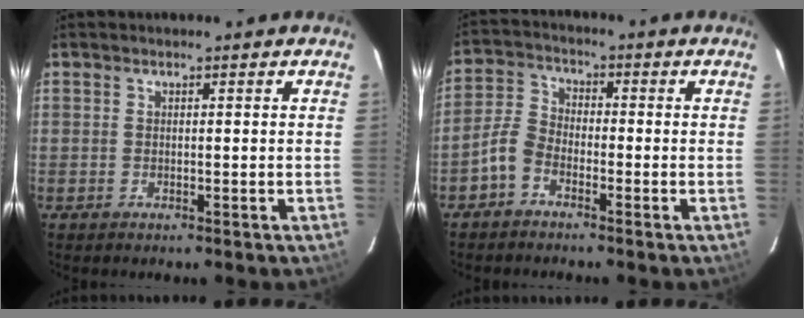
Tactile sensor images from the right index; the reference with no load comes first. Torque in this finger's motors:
{"motor_torque": [0.08, -0.26, 0.11, 0.09]}